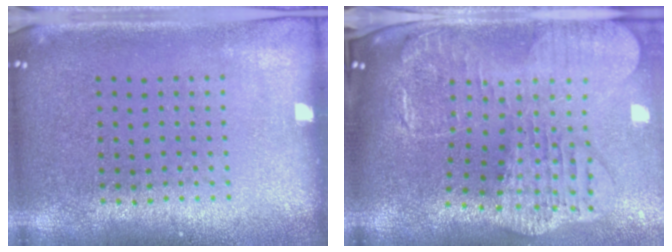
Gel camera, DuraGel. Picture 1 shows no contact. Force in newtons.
{"total": 3.3, "press": 2.6, "slide": 2.0}